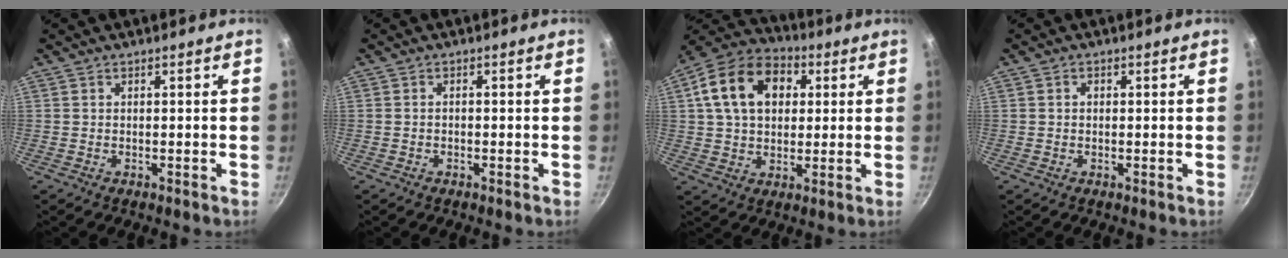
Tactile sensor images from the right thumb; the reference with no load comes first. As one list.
[{"total": 0.7, "force": [-0.4, 0.4, 0.4], "torque": [-0.010, 0.006, -0.007]}, {"total": 16.5, "force": [4.3, 11.7, 10.8], "torque": [-0.168, 0.020, 0.058]}, {"total": 1.0, "force": [0.2, 0.8, 0.6], "torque": [-0.009, 0.006, 0.002]}]